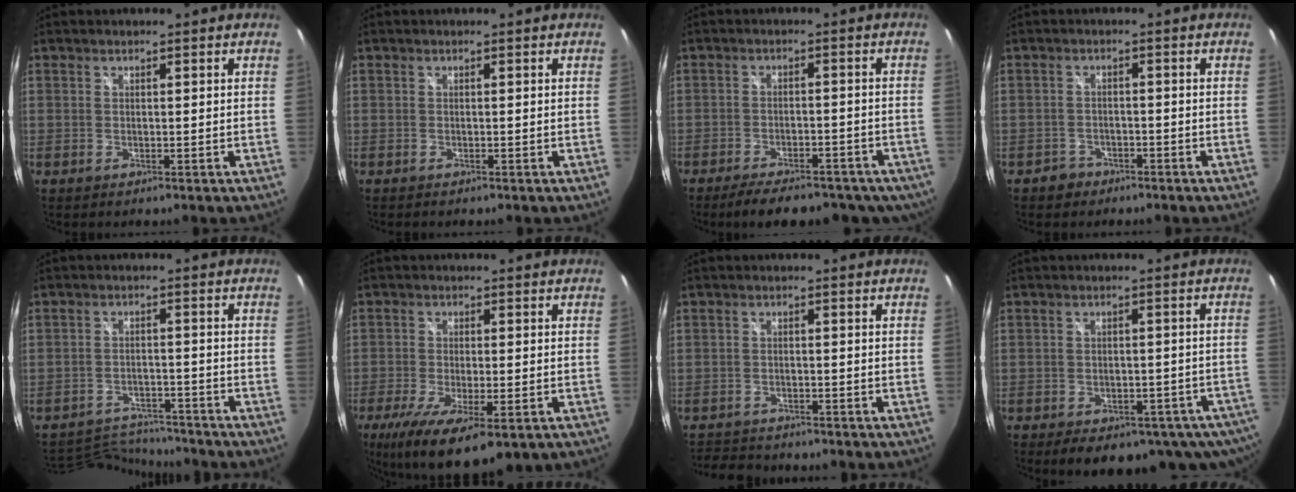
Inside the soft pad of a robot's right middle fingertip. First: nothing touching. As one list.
[{"total": 0.6, "force": [-0.5, 0.2, 0.1], "torque": [-0.003, -0.004, -0.011]}, {"total": 15.6, "force": [-11.9, 6.3, 7.8], "torque": [-0.139, -0.007, -0.153]}, {"total": 3.2, "force": [-2.3, 2.2, 0.3], "torque": [-0.014, 0.006, -0.036]}, {"total": 10.9, "force": [-10.5, 2.2, 1.9], "torque": [-0.059, 0.011, -0.159]}, {"total": 15.9, "force": [-8.6, 5.4, 12.2], "torque": [-0.240, -0.059, -0.133]}, {"total": 6.0, "force": [-5.5, 1.9, 1.1], "torque": [-0.042, -0.007, -0.092]}, {"total": 14.5, "force": [-10.2, 6.8, 7.8], "torque": [-0.135, -0.021, -0.117]}]